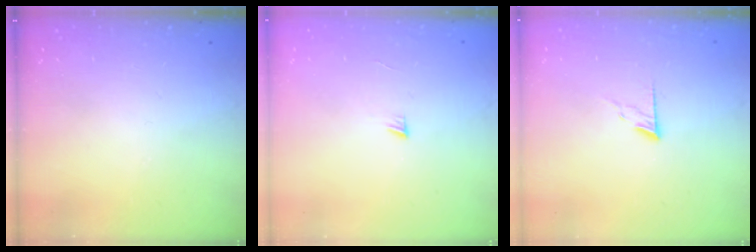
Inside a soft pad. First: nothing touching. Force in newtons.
{"total": 3.1, "press": 3.1, "slide": 0.4}
{"total": 5.7, "press": 5.7, "slide": 0.6}